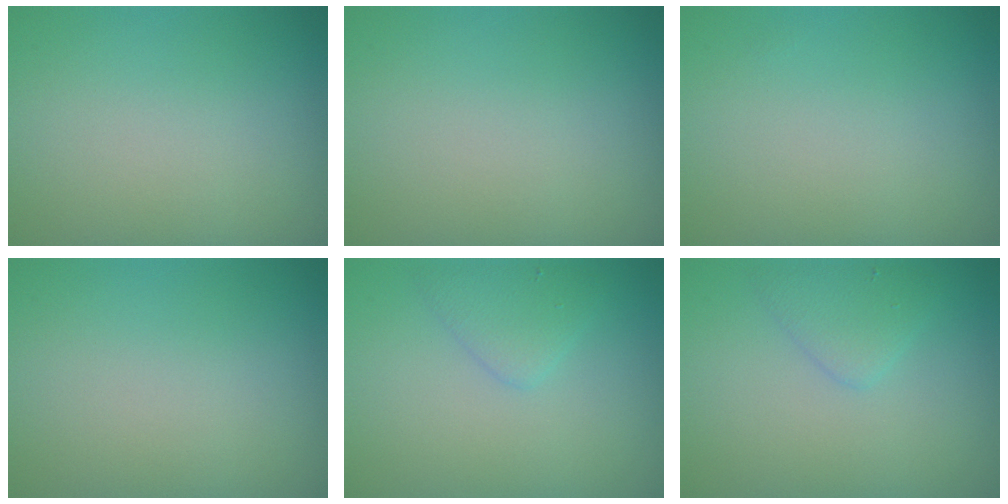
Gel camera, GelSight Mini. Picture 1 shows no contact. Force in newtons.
{"total": 0.0}
{"total": 0.0}
{"total": 0.0}
{"total": 1.9, "press": 1.9, "slide": 0.0}
{"total": 1.9, "press": 1.9, "slide": 0.0}